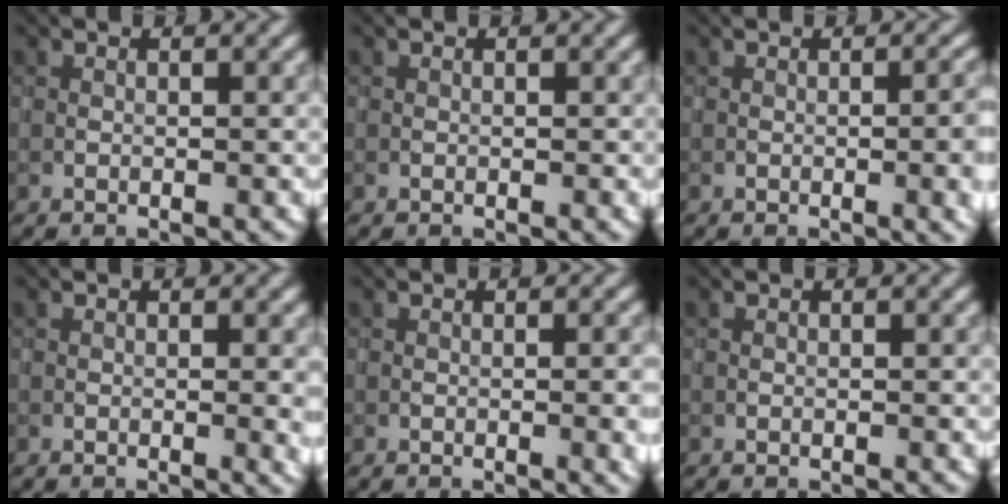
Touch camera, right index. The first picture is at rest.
{"total": 0.0}
{"total": 4.6, "force": [-1.2, 1.7, 4.1], "torque": [-0.048, -0.006, -0.006]}
{"total": 1.7, "force": [-0.1, 0.6, 1.6], "torque": [-0.024, -0.010, 0.003]}
{"total": 2.7, "force": [-0.6, 0.9, 2.4], "torque": [-0.033, -0.007, -0.002]}
{"total": 0.0}